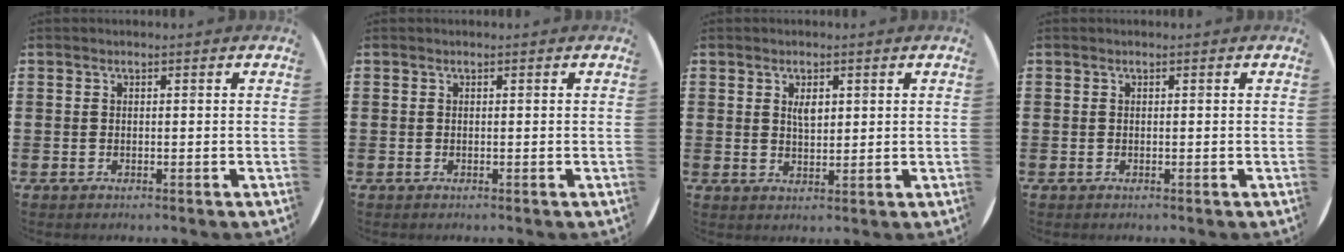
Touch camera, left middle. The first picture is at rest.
{"total": 0.0}
{"total": 2.1, "force": [1.0, 1.1, 1.6], "torque": [-0.018, -0.001, 0.013]}
{"total": 0.0}